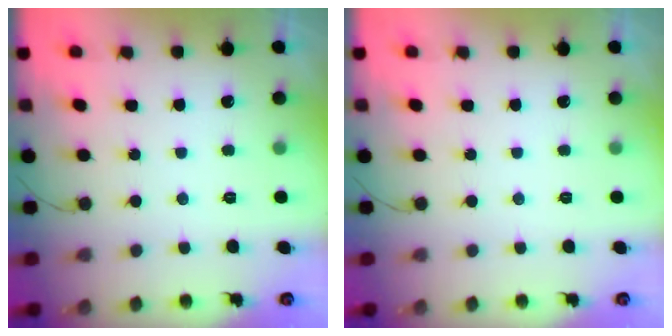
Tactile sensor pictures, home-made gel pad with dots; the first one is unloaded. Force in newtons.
{"total": 0.0}